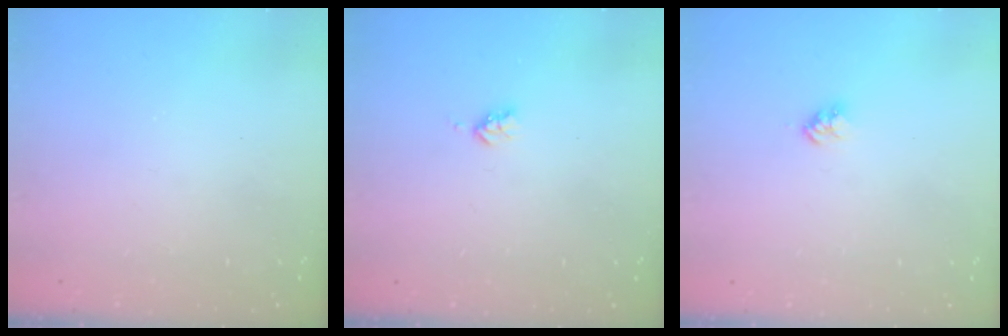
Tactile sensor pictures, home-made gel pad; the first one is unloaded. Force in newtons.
{"total": 2.9, "press": 2.9, "slide": 0.5}
{"total": 2.8, "press": 2.8, "slide": 0.4}